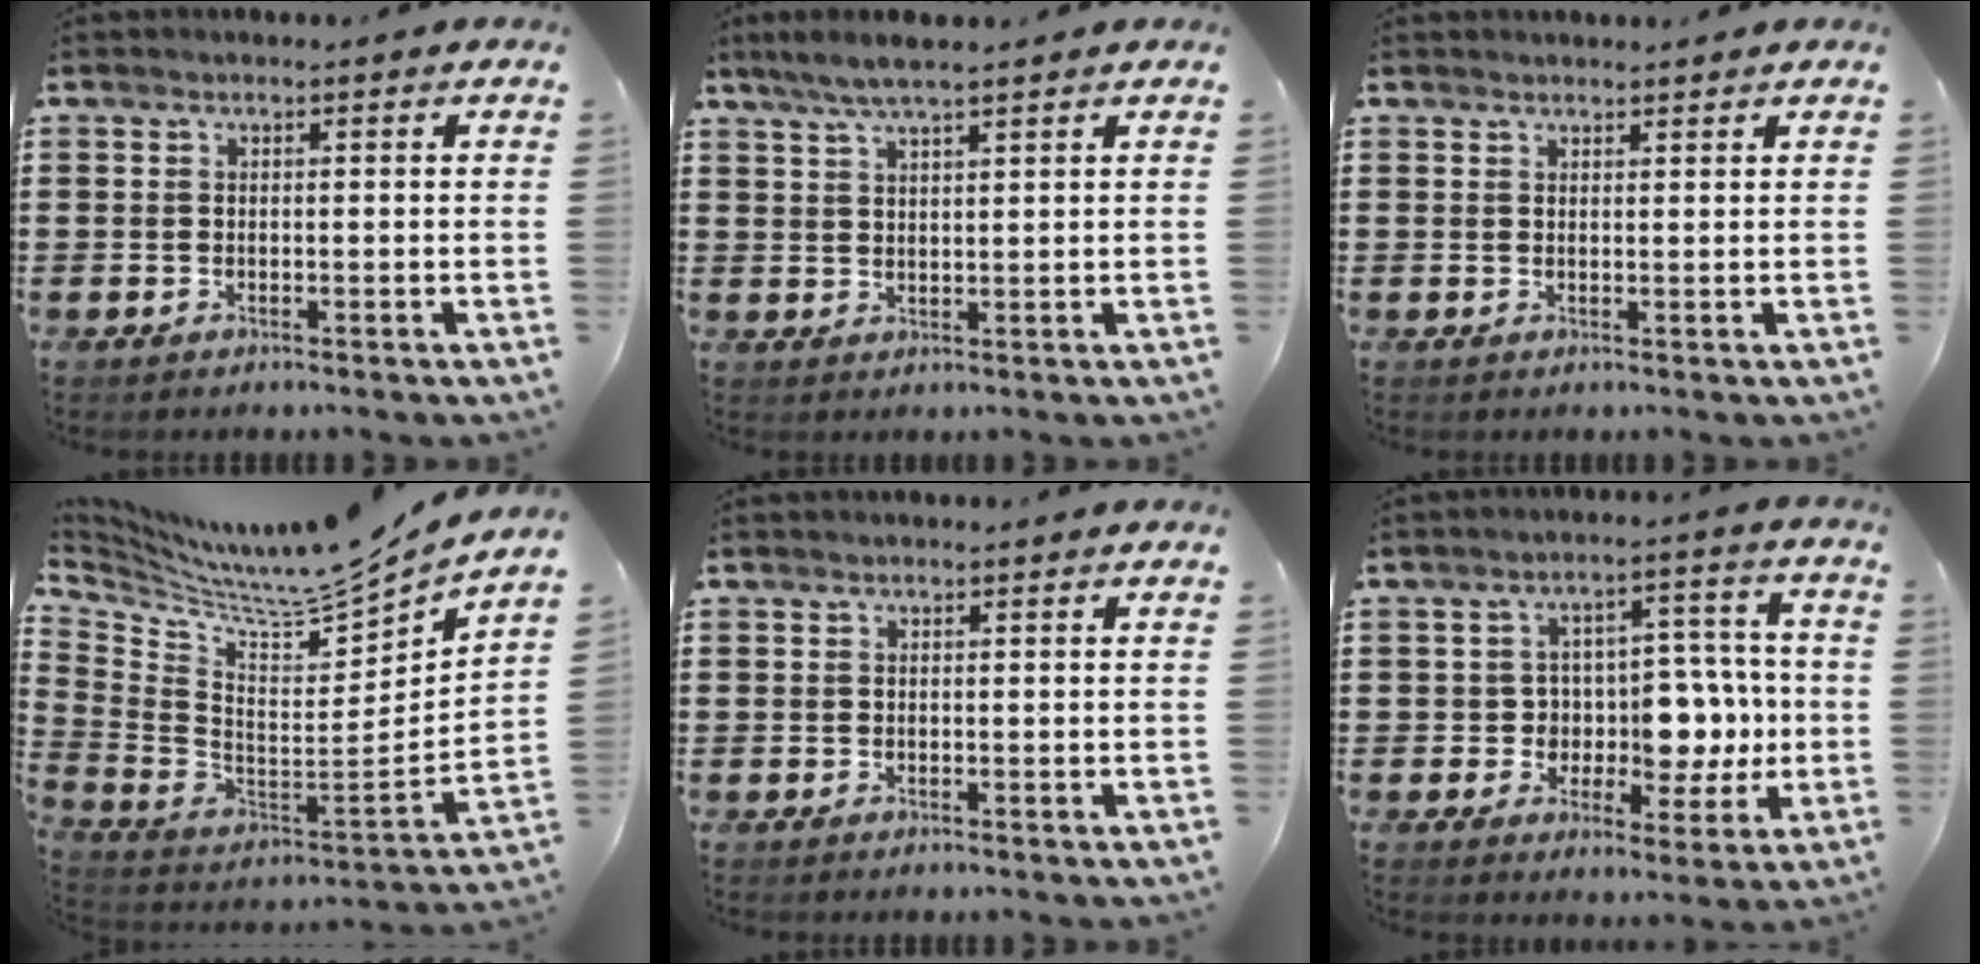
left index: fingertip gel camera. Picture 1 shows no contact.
{"total": 4.4, "force": [3.3, 0.4, 2.8], "torque": [-0.061, -0.001, 0.060]}
{"total": 1.2, "force": [1.1, 0.2, 0.1], "torque": [-0.005, 0.000, 0.022]}
{"total": 8.1, "force": [7.6, 0.1, 2.8], "torque": [-0.084, -0.071, 0.121]}
{"total": 0.0}
{"total": 7.7, "force": [-0.1, 6.4, 4.3], "torque": [-0.067, -0.003, 0.000]}